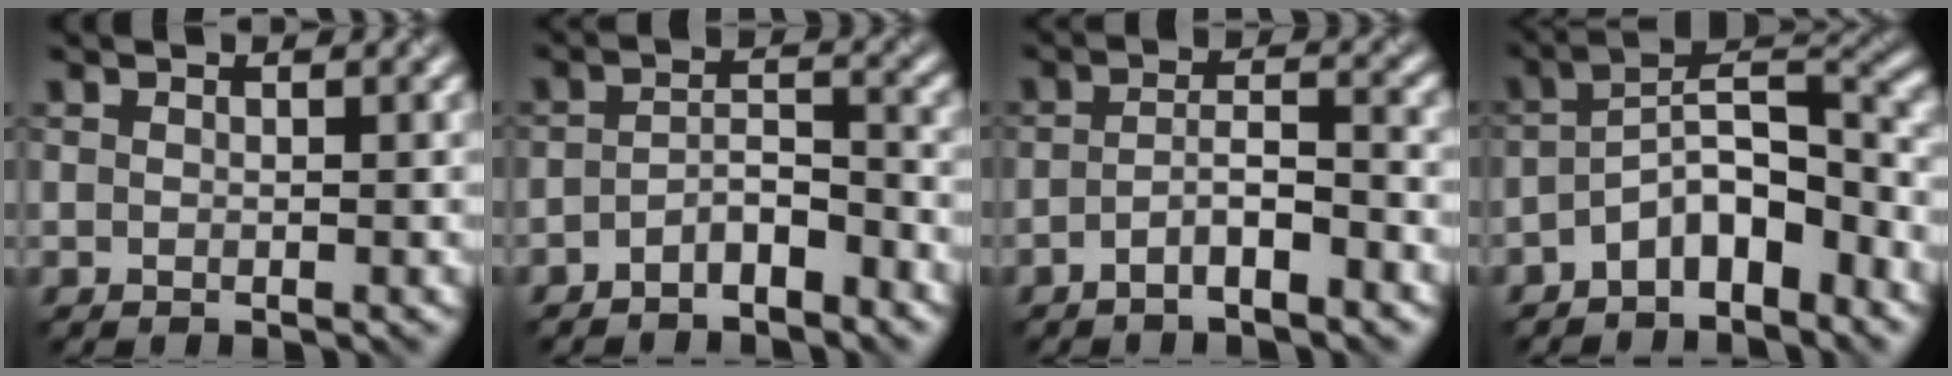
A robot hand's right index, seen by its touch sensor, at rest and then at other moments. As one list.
[{"total": 3.0, "force": [-2.2, 1.0, 1.9], "torque": [-0.037, 0.010, -0.046]}, {"total": 3.2, "force": [-1.8, 0.8, 2.6], "torque": [-0.050, 0.013, -0.037]}, {"total": 6.5, "force": [-3.8, 2.6, 4.6], "torque": [-0.068, 0.018, -0.078]}]